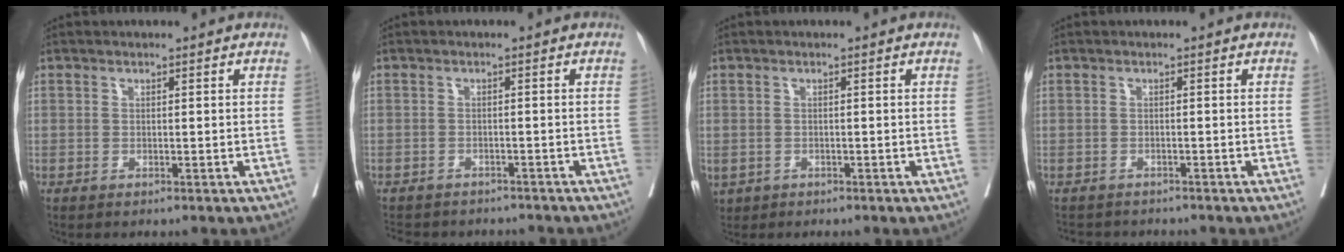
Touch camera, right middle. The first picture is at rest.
{"total": 10.2, "force": [-9.0, 3.8, 2.7], "torque": [-0.056, 0.001, -0.110]}
{"total": 2.7, "force": [-1.4, 2.1, 0.9], "torque": [-0.019, -0.003, -0.018]}
{"total": 4.2, "force": [-3.8, 1.8, 0.4], "torque": [-0.002, -0.003, -0.056]}